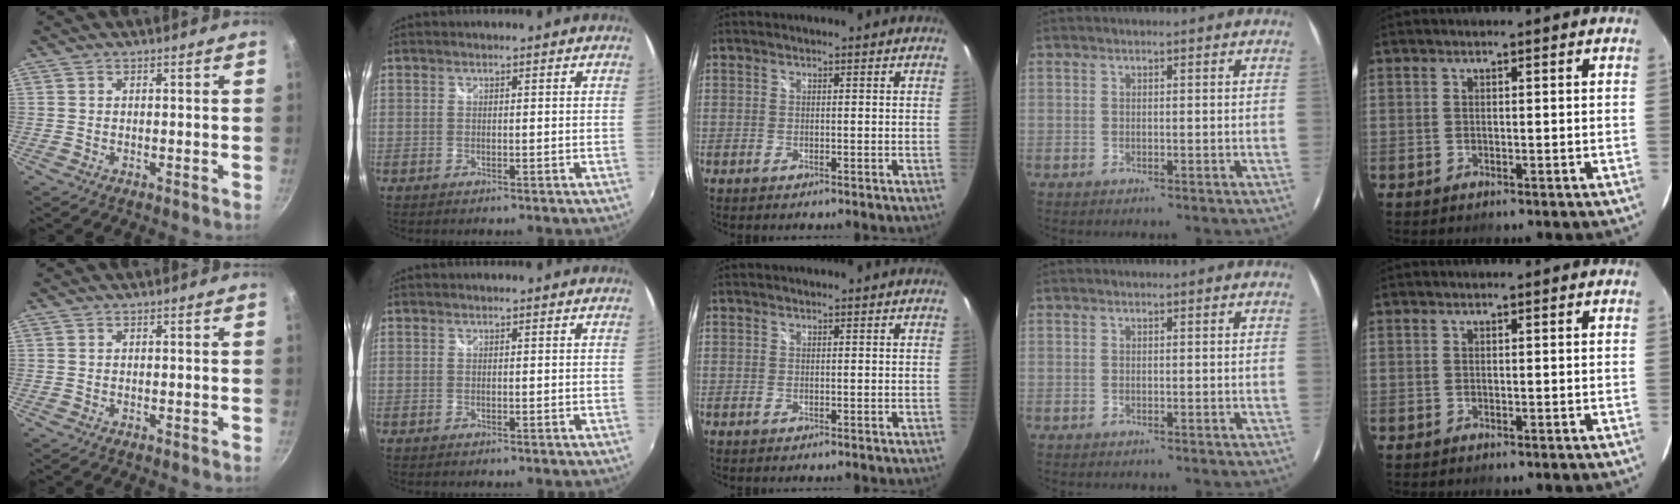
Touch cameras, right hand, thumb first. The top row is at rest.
{}